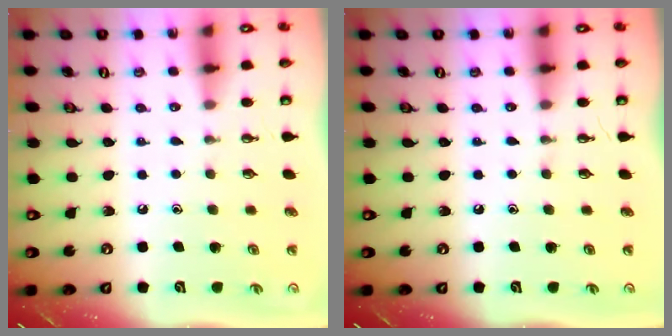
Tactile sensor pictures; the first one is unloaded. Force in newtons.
{"total": 0.0}